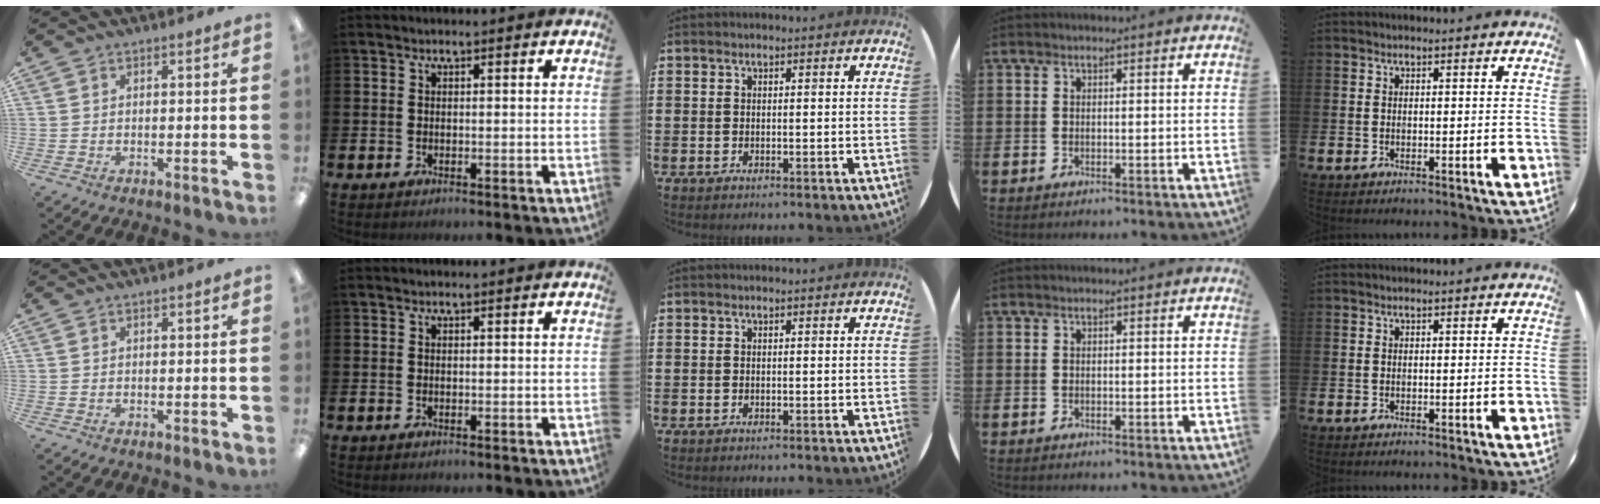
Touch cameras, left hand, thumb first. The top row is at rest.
{}